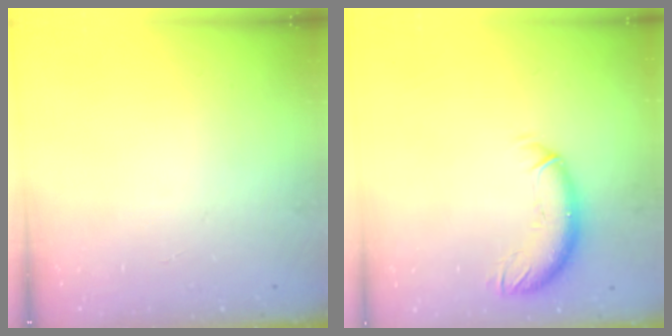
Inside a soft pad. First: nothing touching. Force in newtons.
{"total": 10.0, "press": 9.9, "slide": 1.9}